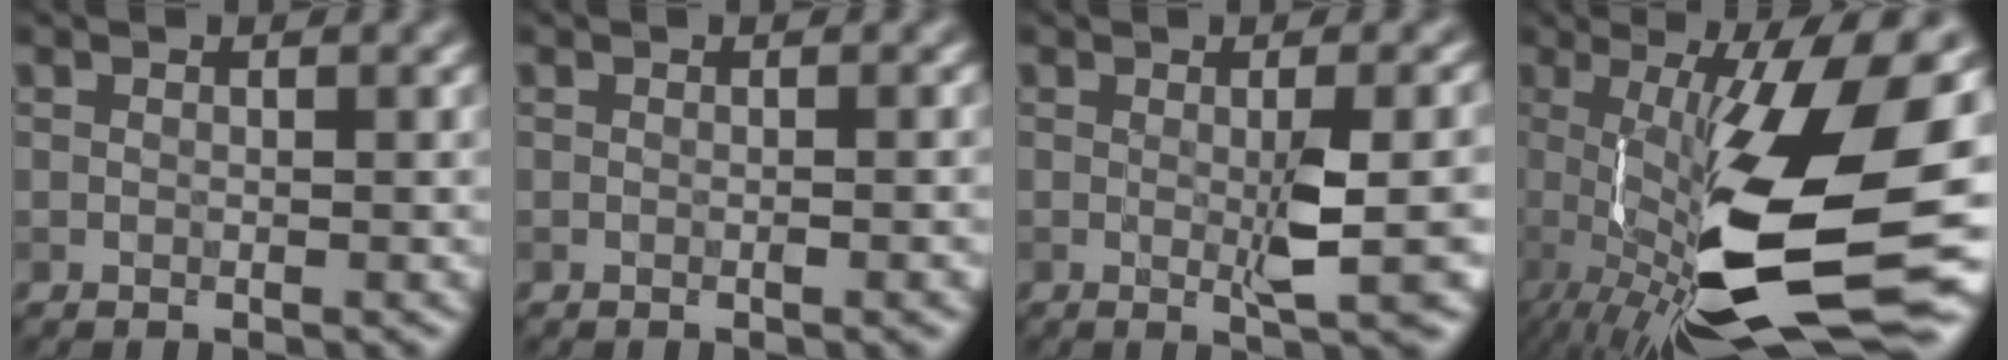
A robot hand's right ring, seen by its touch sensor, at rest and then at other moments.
{"total": 1.3, "force": [-0.5, 0.4, 1.2], "torque": [-0.007, -0.001, -0.006]}
{"total": 4.0, "force": [-0.5, 0.5, 3.9], "torque": [-0.059, -0.003, -0.003]}
{"total": 15.3, "force": [-1.9, 4.5, 14.5], "torque": [-0.251, -0.011, -0.018]}